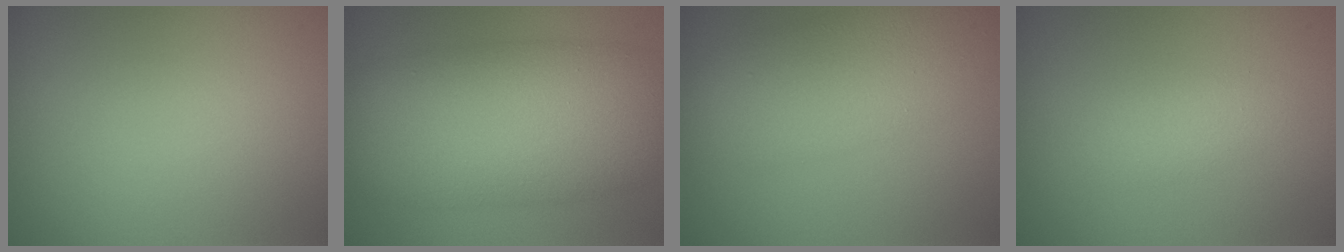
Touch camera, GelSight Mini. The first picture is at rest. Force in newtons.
{"total": 11.3, "press": 11.3, "slide": 0.3}
{"total": 5.7, "press": 5.7, "slide": 0.3}
{"total": 1.8, "press": 1.8, "slide": 0.0}